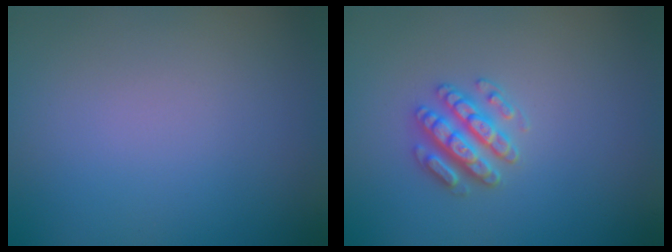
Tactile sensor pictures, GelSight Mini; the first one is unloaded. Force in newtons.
{"total": 2.9, "press": 2.8, "slide": 0.6}